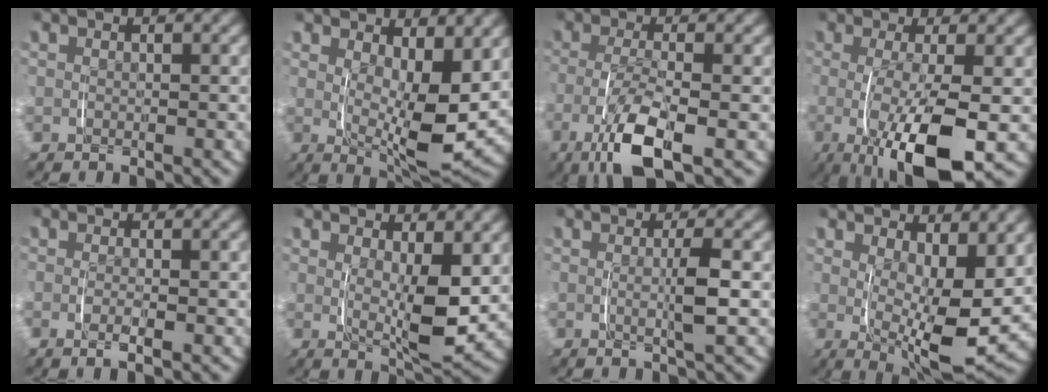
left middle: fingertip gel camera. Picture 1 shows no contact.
{"total": 7.6, "force": [1.6, 2.6, 7.0], "torque": [-0.104, -0.026, 0.030]}
{"total": 5.9, "force": [-2.2, 1.7, 5.2], "torque": [-0.105, -0.007, -0.035]}
{"total": 9.1, "force": [-1.6, 2.5, 8.6], "torque": [-0.138, -0.007, -0.022]}
{"total": 1.3, "force": [-0.5, 0.0, 1.2], "torque": [-0.031, -0.004, -0.007]}
{"total": 5.1, "force": [1.2, 1.6, 4.7], "torque": [-0.080, -0.023, 0.024]}
{"total": 2.3, "force": [0.1, -0.1, 2.3], "torque": [-0.035, -0.002, 0.001]}
{"total": 8.1, "force": [0.5, 2.8, 7.6], "torque": [-0.115, -0.029, 0.015]}